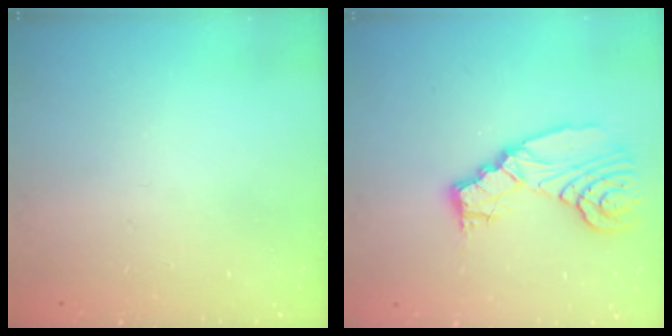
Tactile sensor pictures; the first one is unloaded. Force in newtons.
{"total": 11.4, "press": 11.4, "slide": 1.1}